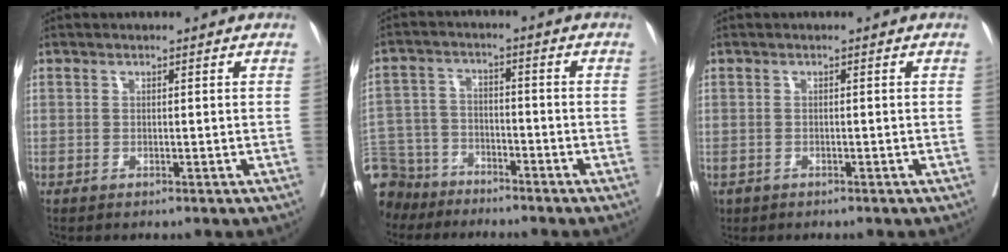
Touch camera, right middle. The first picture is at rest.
{"total": 12.2, "force": [-10.3, 6.2, 2.0], "torque": [-0.064, 0.007, -0.186]}
{"total": 1.7, "force": [-1.1, 1.2, 0.4], "torque": [-0.011, -0.001, -0.016]}